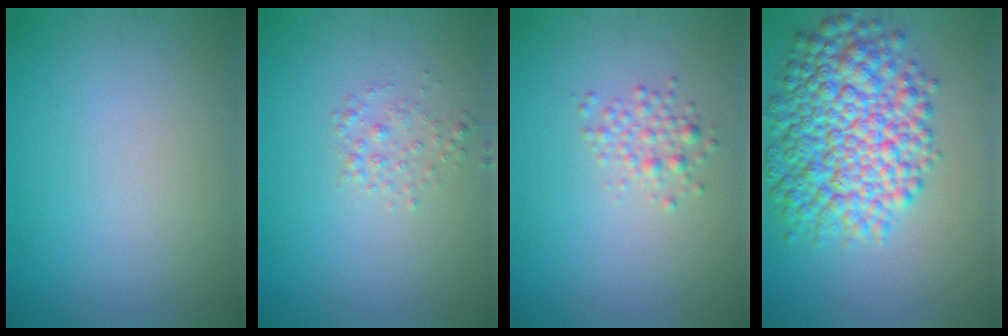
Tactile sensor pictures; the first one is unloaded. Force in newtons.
{"total": 1.3, "press": 1.3, "slide": 0.0}
{"total": 1.7, "press": 1.7, "slide": 0.1}
{"total": 9.8, "press": 9.8, "slide": 0.2}